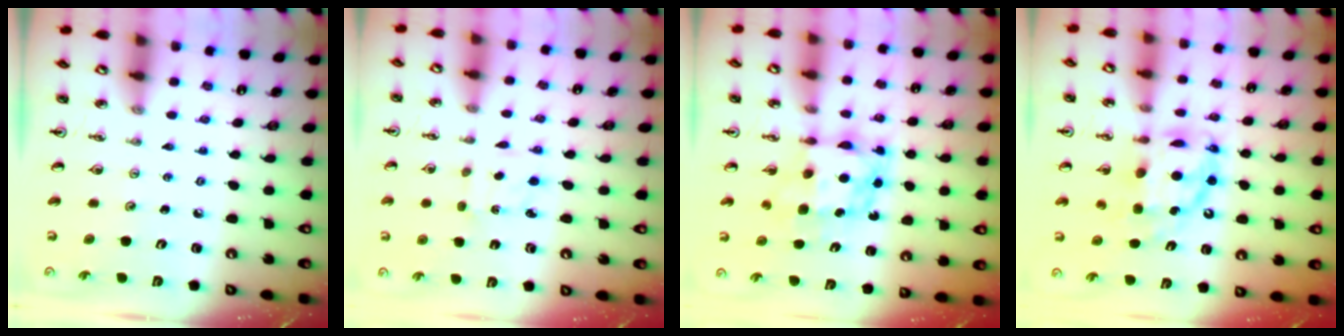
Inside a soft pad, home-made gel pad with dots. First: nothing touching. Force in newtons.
{"total": 2.0, "press": 1.9, "slide": 0.7}
{"total": 7.1, "press": 7.1, "slide": 0.6}
{"total": 12.1, "press": 12.0, "slide": 1.2}